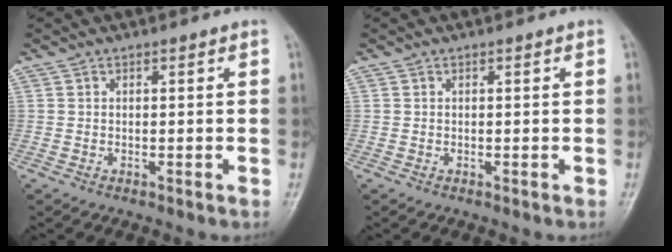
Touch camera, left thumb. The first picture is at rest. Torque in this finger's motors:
{"motor_torque": [0.00, 0.00, 0.00, 0.00, 0.00]}